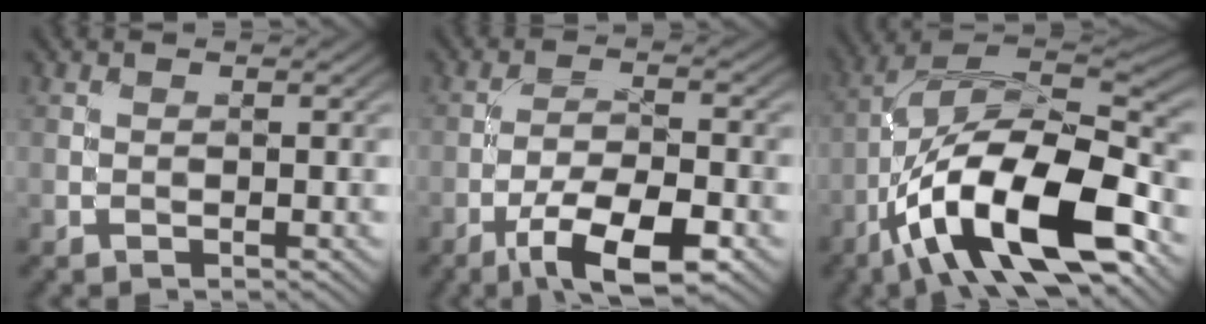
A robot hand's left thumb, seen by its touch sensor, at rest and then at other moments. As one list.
[{"total": 9.1, "force": [-5.2, 2.8, 6.9], "torque": [-0.120, -0.001, -0.095]}, {"total": 17.2, "force": [-8.3, 6.7, 13.5], "torque": [-0.236, 0.002, -0.163]}]